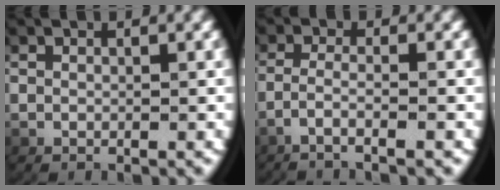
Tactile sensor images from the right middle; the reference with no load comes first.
{"total": 2.7, "force": [-1.8, -0.1, 2.0], "torque": [-0.056, -0.012, -0.025]}